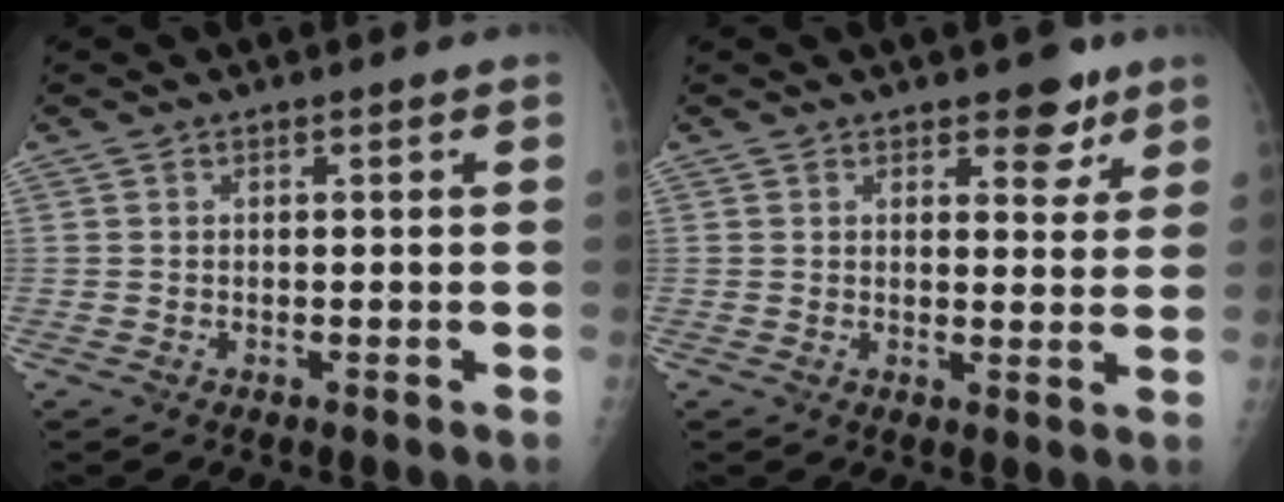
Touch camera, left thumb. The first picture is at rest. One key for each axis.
{"total": 5.1, "fx": 3.4, "fy": 2.6, "fz": 2.6, "tx": -0.005, "ty": -0.018, "tz": 0.044}